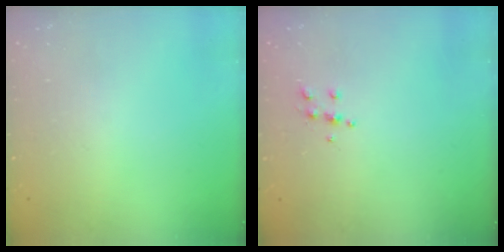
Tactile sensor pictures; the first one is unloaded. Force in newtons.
{"total": 5.2, "press": 5.0, "slide": 1.1}